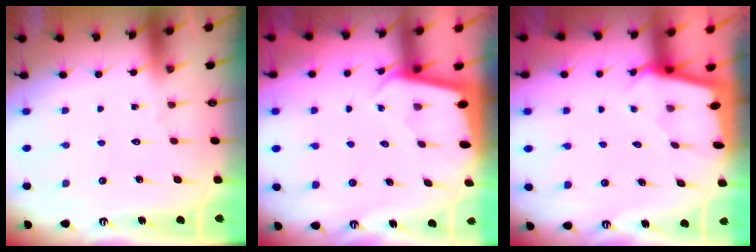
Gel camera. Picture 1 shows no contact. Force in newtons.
{"total": 1.8, "press": 1.8, "slide": 0.1}
{"total": 1.5, "press": 1.5, "slide": 0.2}